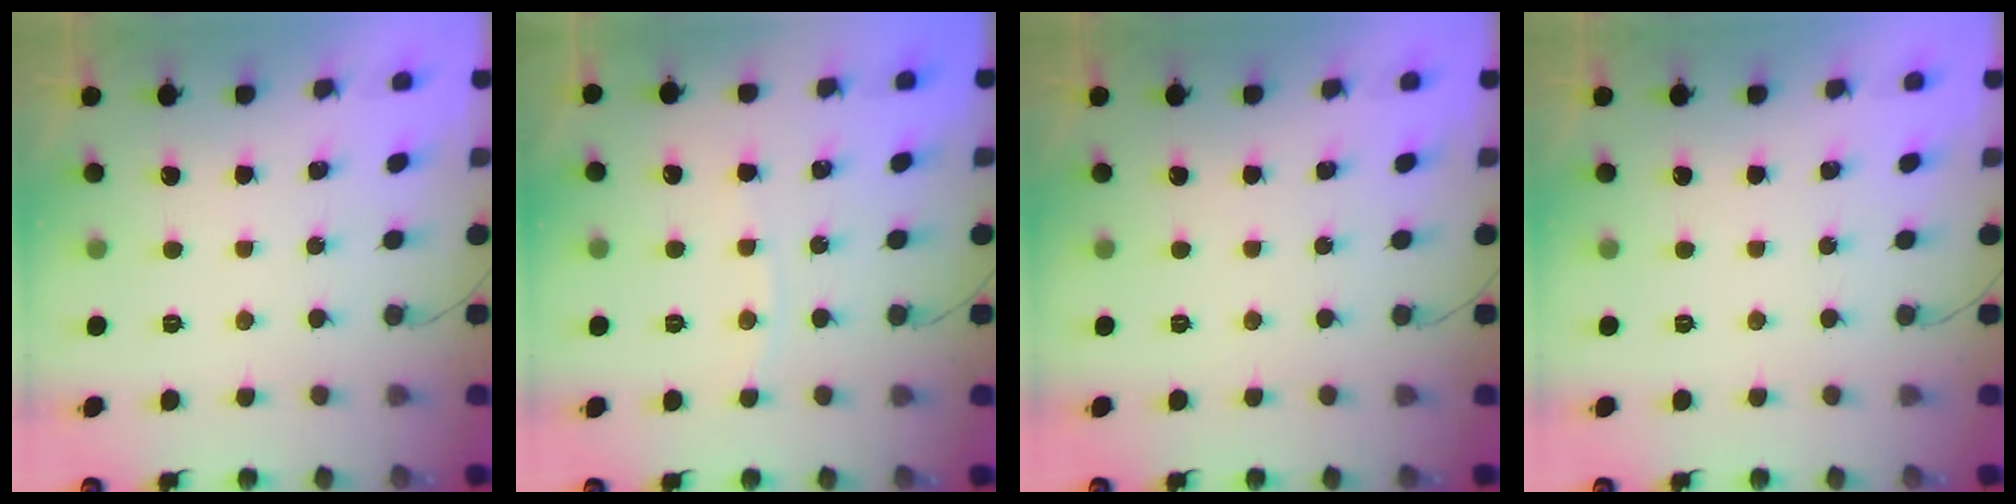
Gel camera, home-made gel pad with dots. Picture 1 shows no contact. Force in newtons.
{"total": 3.9, "press": 3.8, "slide": 0.6}
{"total": 0.0}
{"total": 0.0}